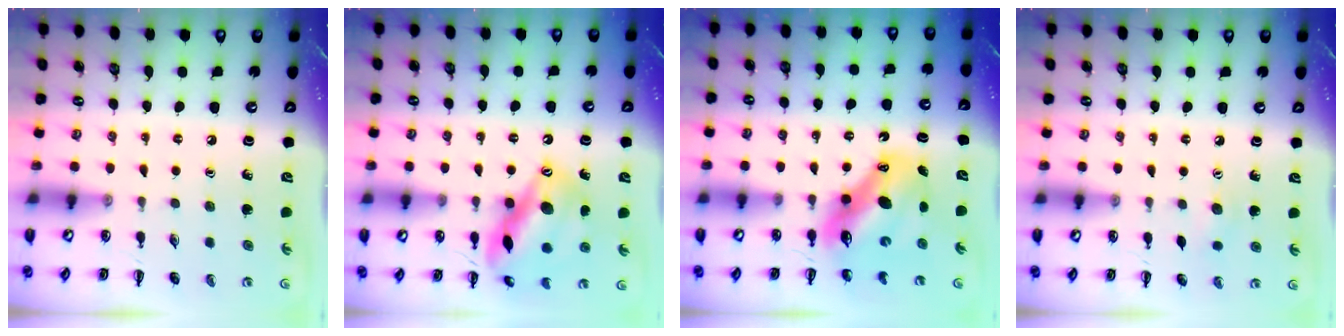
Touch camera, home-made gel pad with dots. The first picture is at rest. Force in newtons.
{"total": 17.2, "press": 17.2, "slide": 1.4}
{"total": 10.2, "press": 9.9, "slide": 2.6}
{"total": 5.5, "press": 5.4, "slide": 1.1}